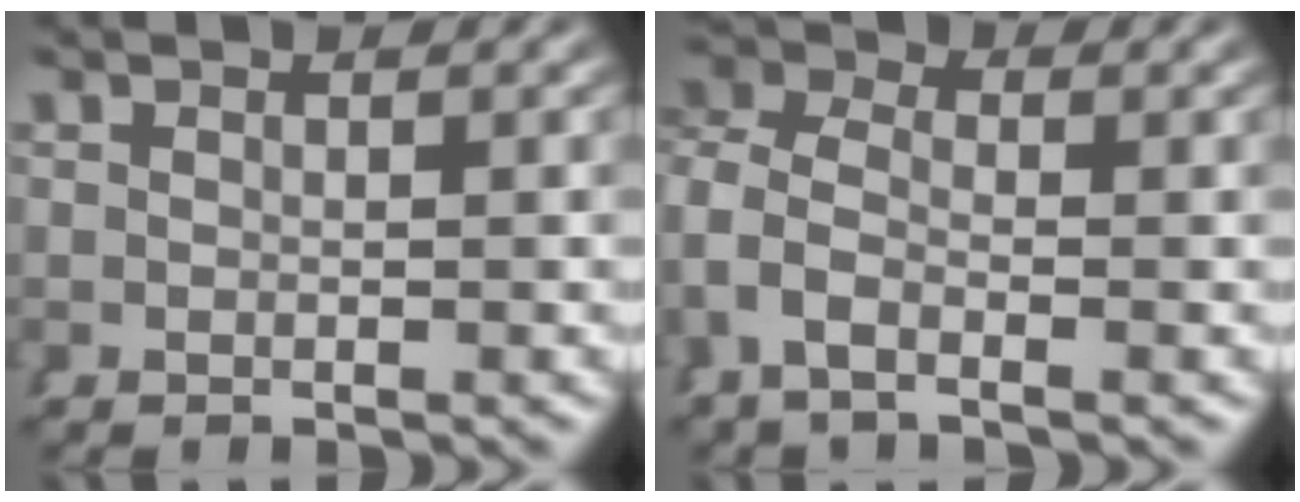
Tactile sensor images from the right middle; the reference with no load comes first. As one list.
[{"total": 5.3, "force": [-0.3, 4.2, 3.2], "torque": [-0.088, -0.008, -0.014]}]